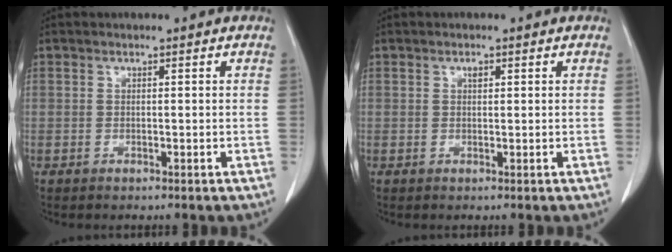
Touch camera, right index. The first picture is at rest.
{"total": 0.8, "force": [0.4, 0.4, 0.6], "torque": [-0.011, -0.001, 0.006]}